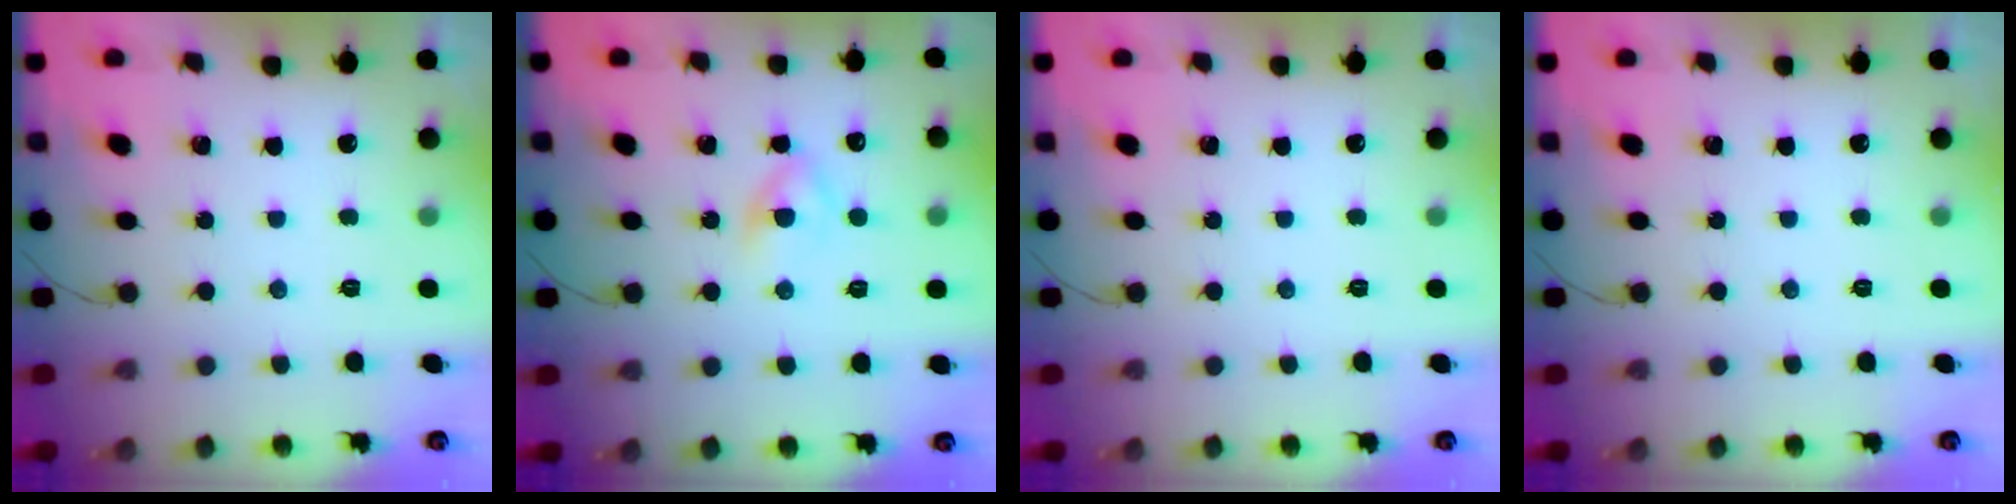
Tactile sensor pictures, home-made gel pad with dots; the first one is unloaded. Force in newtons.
{"total": 3.8, "press": 3.6, "slide": 1.2}
{"total": 0.0}
{"total": 0.0}